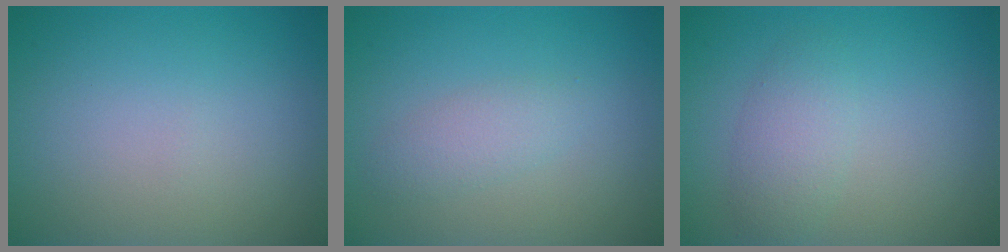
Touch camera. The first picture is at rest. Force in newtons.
{"total": 1.8, "press": 1.8, "slide": 0.0}
{"total": 2.4, "press": 2.4, "slide": 0.0}